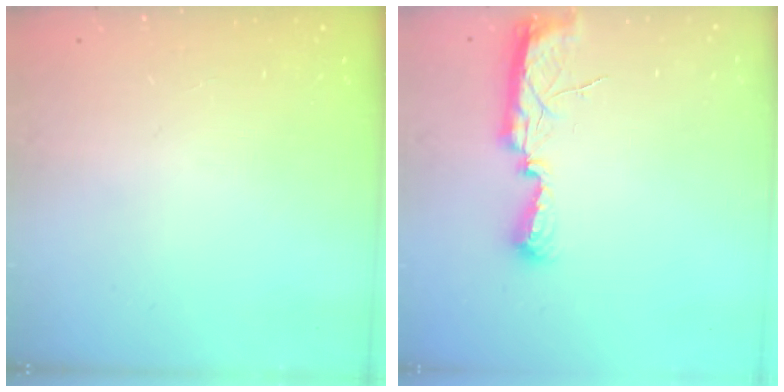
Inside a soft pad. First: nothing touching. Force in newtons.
{"total": 10.0, "press": 8.9, "slide": 4.5}